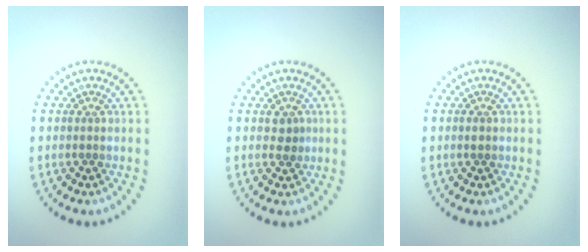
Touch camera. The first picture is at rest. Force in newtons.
{"total": 1.2, "press": 1.1, "slide": 0.3}
{"total": 0.7, "press": 0.7, "slide": 0.0}